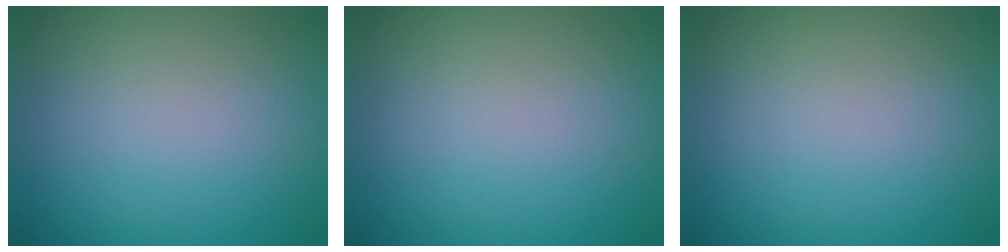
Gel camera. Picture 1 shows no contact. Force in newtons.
{"total": 0.0}
{"total": 0.0}